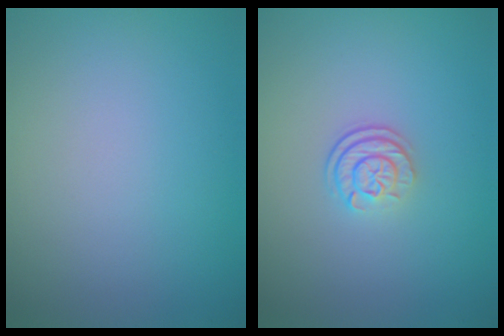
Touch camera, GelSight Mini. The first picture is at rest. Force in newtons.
{"total": 2.4, "press": 1.7, "slide": 1.7}